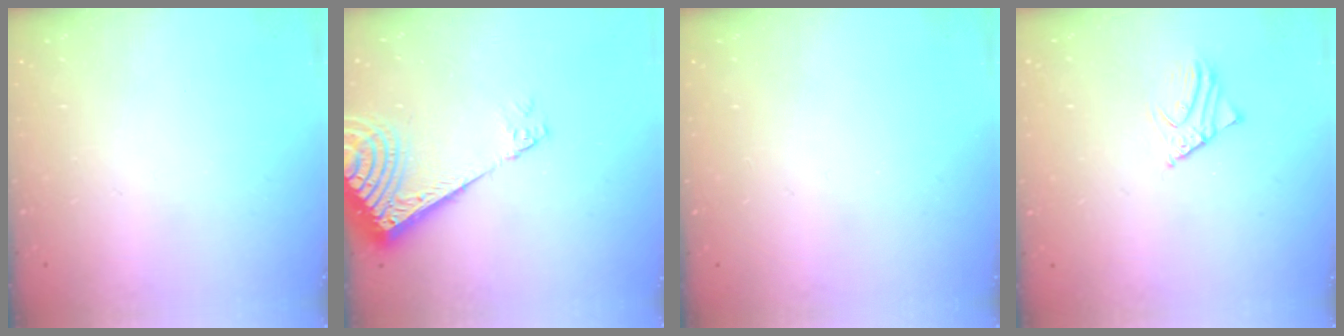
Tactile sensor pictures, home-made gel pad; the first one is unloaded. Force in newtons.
{"total": 9.4, "press": 9.3, "slide": 1.3}
{"total": 0.0}
{"total": 2.1, "press": 2.1, "slide": 0.1}